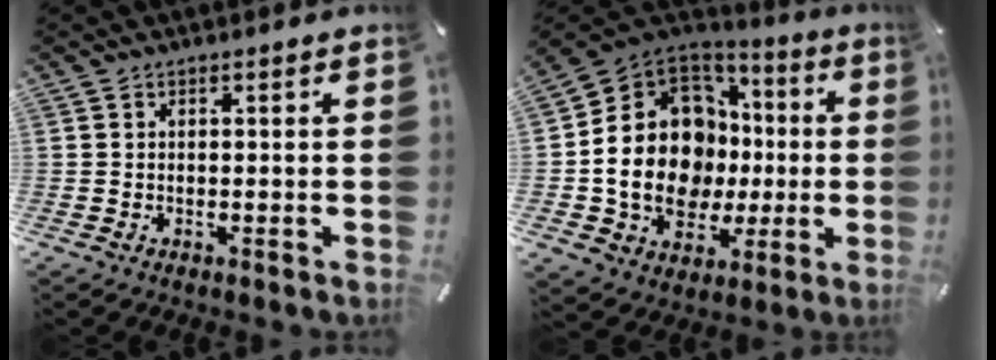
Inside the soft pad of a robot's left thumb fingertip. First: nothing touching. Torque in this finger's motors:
{"motor_torque": [0.33, 2.41, 1.88, -0.87, 0.74]}